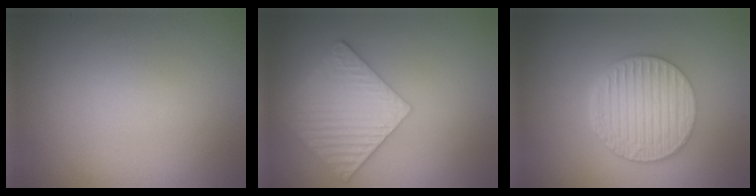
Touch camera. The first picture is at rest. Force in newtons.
{"total": 5.9, "press": 5.0, "slide": 3.1}
{"total": 6.3, "press": 4.6, "slide": 4.3}